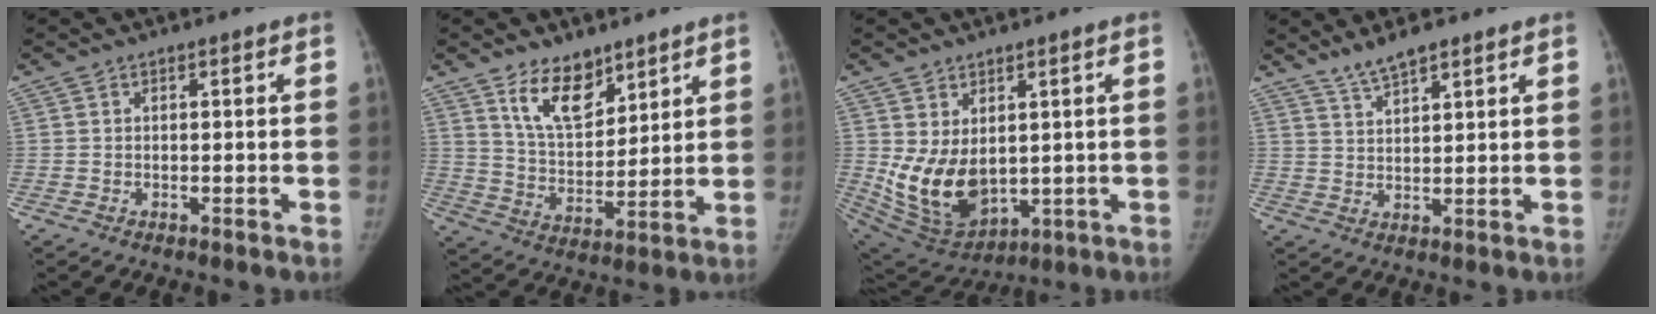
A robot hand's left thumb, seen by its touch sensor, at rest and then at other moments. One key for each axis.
{"total": 10.9, "fx": 7.2, "fy": 5.7, "fz": 5.9, "tx": -0.071, "ty": -0.057, "tz": 0.136}
{"total": 12.4, "fx": 0.8, "fy": 8.4, "fz": 9.1, "tx": -0.149, "ty": -0.023, "tz": 0.049}
{"total": 5.0, "fx": 4.2, "fy": 1.1, "fz": 2.6, "tx": -0.045, "ty": -0.020, "tz": 0.079}